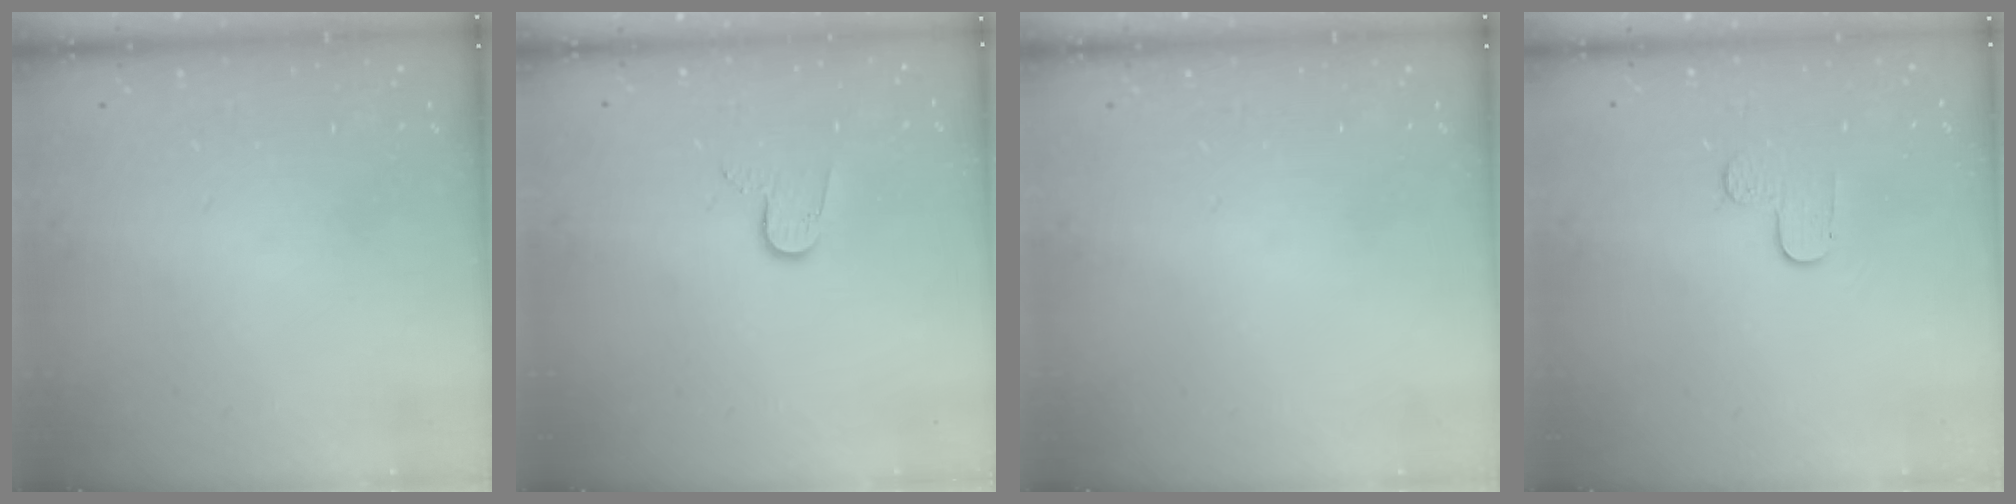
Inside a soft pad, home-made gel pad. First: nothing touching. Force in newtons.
{"total": 6.0, "press": 6.0, "slide": 0.5}
{"total": 0.0}
{"total": 4.6, "press": 4.6, "slide": 0.5}